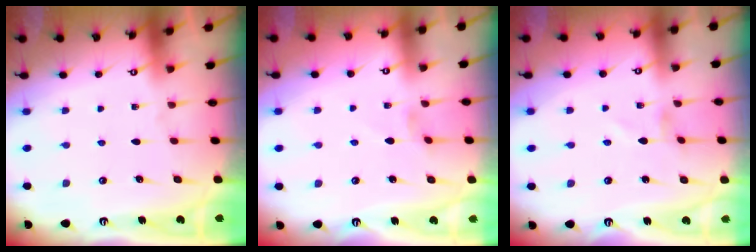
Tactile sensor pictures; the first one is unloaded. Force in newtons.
{"total": 1.3, "press": 1.2, "slide": 0.4}
{"total": 0.0}